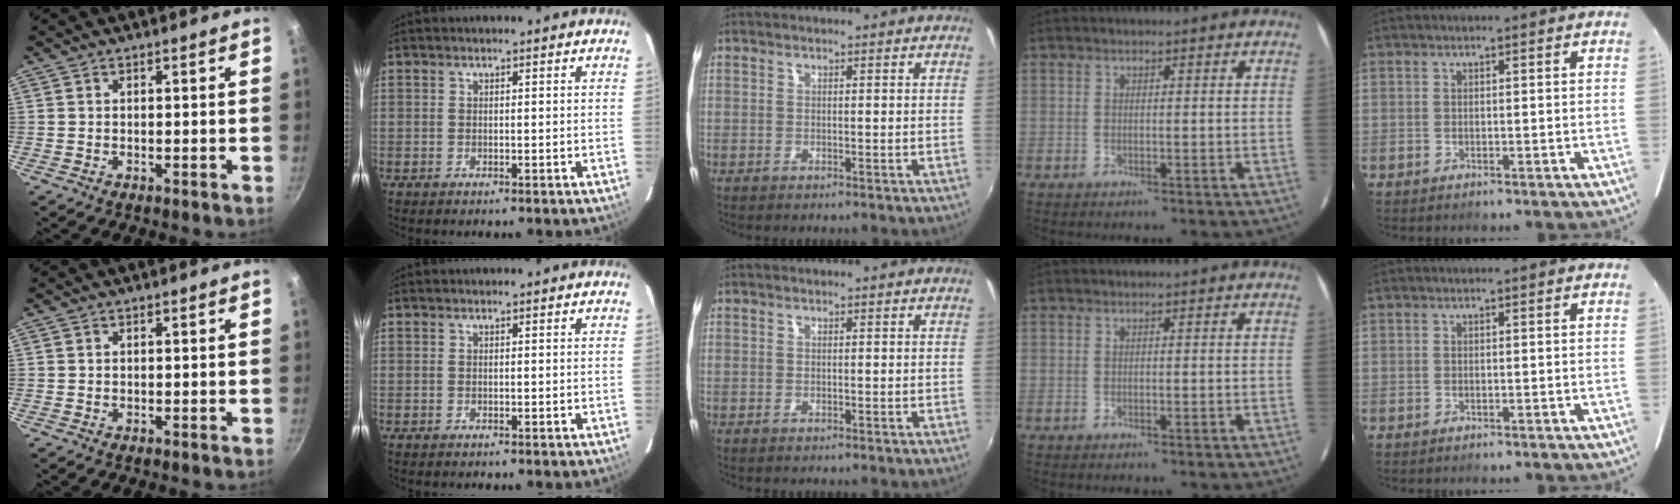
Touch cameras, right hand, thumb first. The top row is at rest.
{}